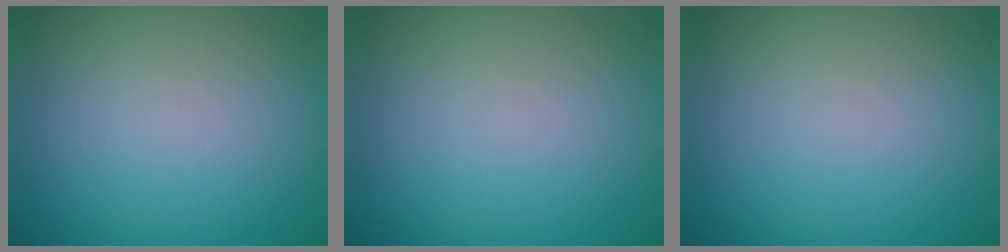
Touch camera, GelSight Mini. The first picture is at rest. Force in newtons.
{"total": 0.0}
{"total": 0.0}